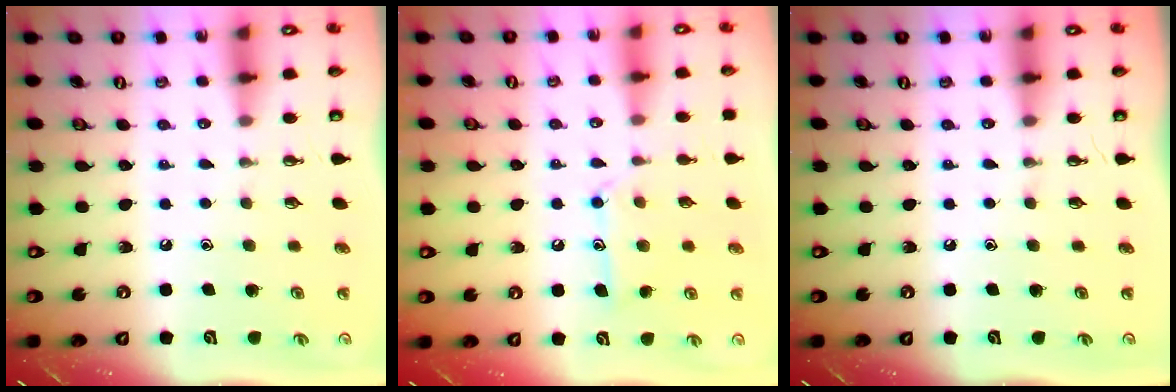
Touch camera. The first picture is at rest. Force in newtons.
{"total": 10.8, "press": 10.8, "slide": 0.9}
{"total": 0.0}